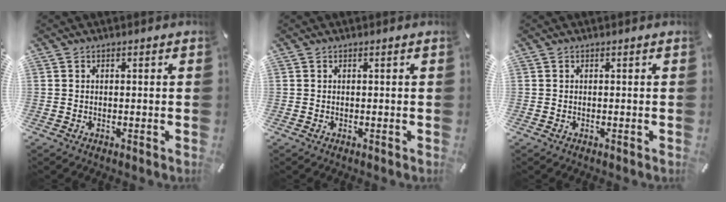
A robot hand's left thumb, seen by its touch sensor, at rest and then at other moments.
{"total": 0.0}
{"total": 0.0}